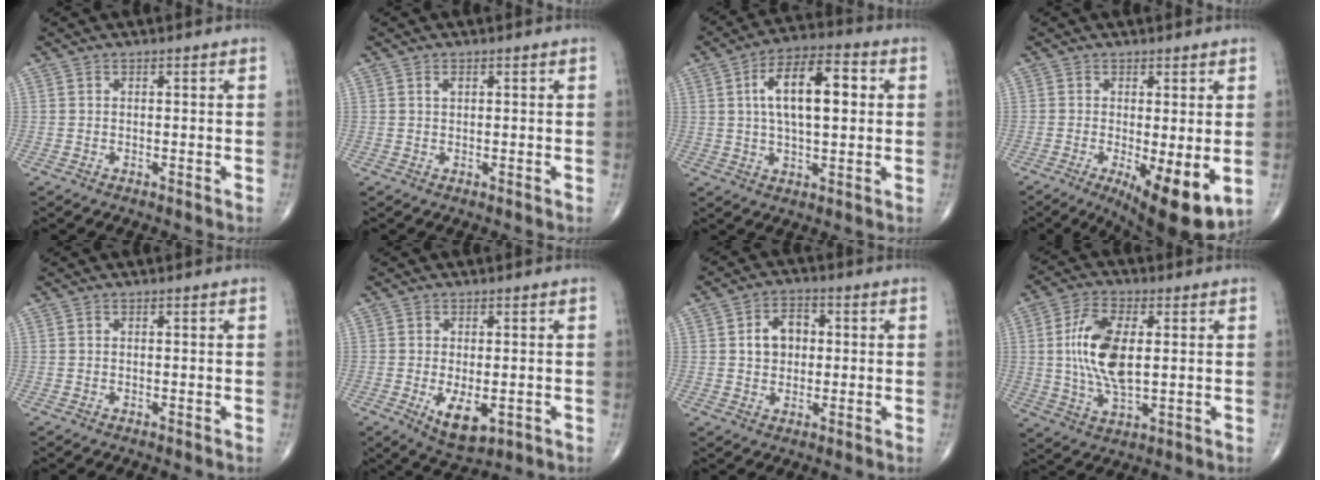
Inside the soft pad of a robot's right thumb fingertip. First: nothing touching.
{"total": 0.8, "force": [0.4, 0.4, 0.6], "torque": [-0.010, 0.003, 0.007]}
{"total": 13.9, "force": [2.7, 6.1, 12.2], "torque": [-0.195, 0.015, 0.040]}
{"total": 10.8, "force": [-2.6, 3.3, 10.0], "torque": [-0.145, -0.024, -0.031]}
{"total": 0.0}
{"total": 6.7, "force": [-1.7, 3.2, 5.6], "torque": [-0.086, -0.015, -0.018]}
{"total": 6.5, "force": [0.8, 4.9, 4.2], "torque": [-0.047, 0.012, 0.009]}
{"total": 12.7, "force": [1.5, 6.1, 11.0], "torque": [-0.216, -0.006, 0.030]}